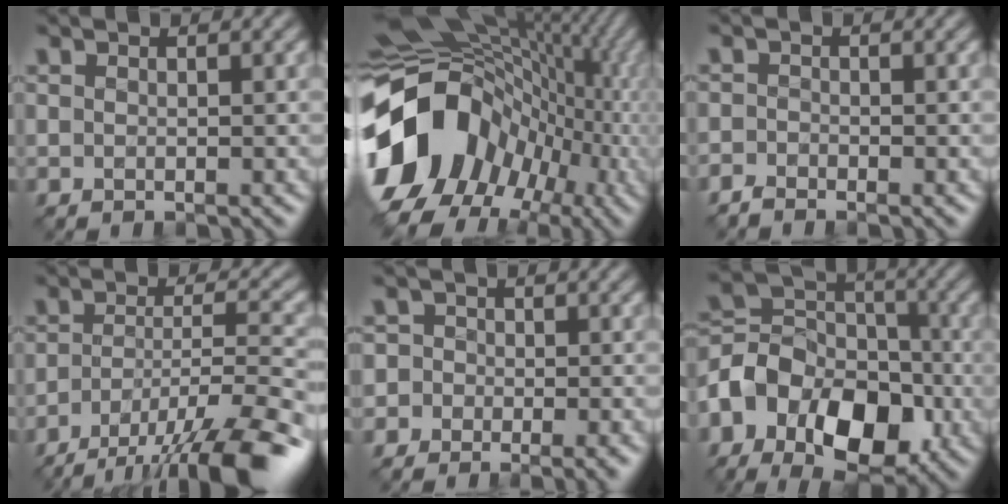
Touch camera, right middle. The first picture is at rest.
{"total": 16.1, "force": [-2.1, 12.9, 9.4], "torque": [-0.170, 0.012, -0.052]}
{"total": 1.3, "force": [-1.2, 0.4, 0.4], "torque": [-0.006, -0.004, -0.029]}
{"total": 11.3, "force": [-7.7, 3.1, 7.6], "torque": [-0.136, -0.016, -0.121]}
{"total": 4.7, "force": [-2.8, 3.5, 1.5], "torque": [0.014, 0.009, -0.063]}
{"total": 12.2, "force": [-4.8, 8.1, 7.8], "torque": [-0.150, -0.001, -0.089]}